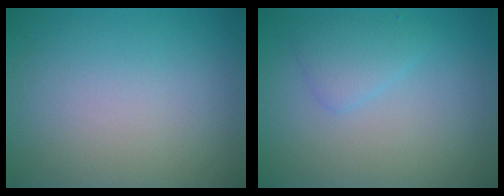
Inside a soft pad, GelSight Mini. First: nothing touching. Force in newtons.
{"total": 1.9, "press": 1.9, "slide": 0.0}